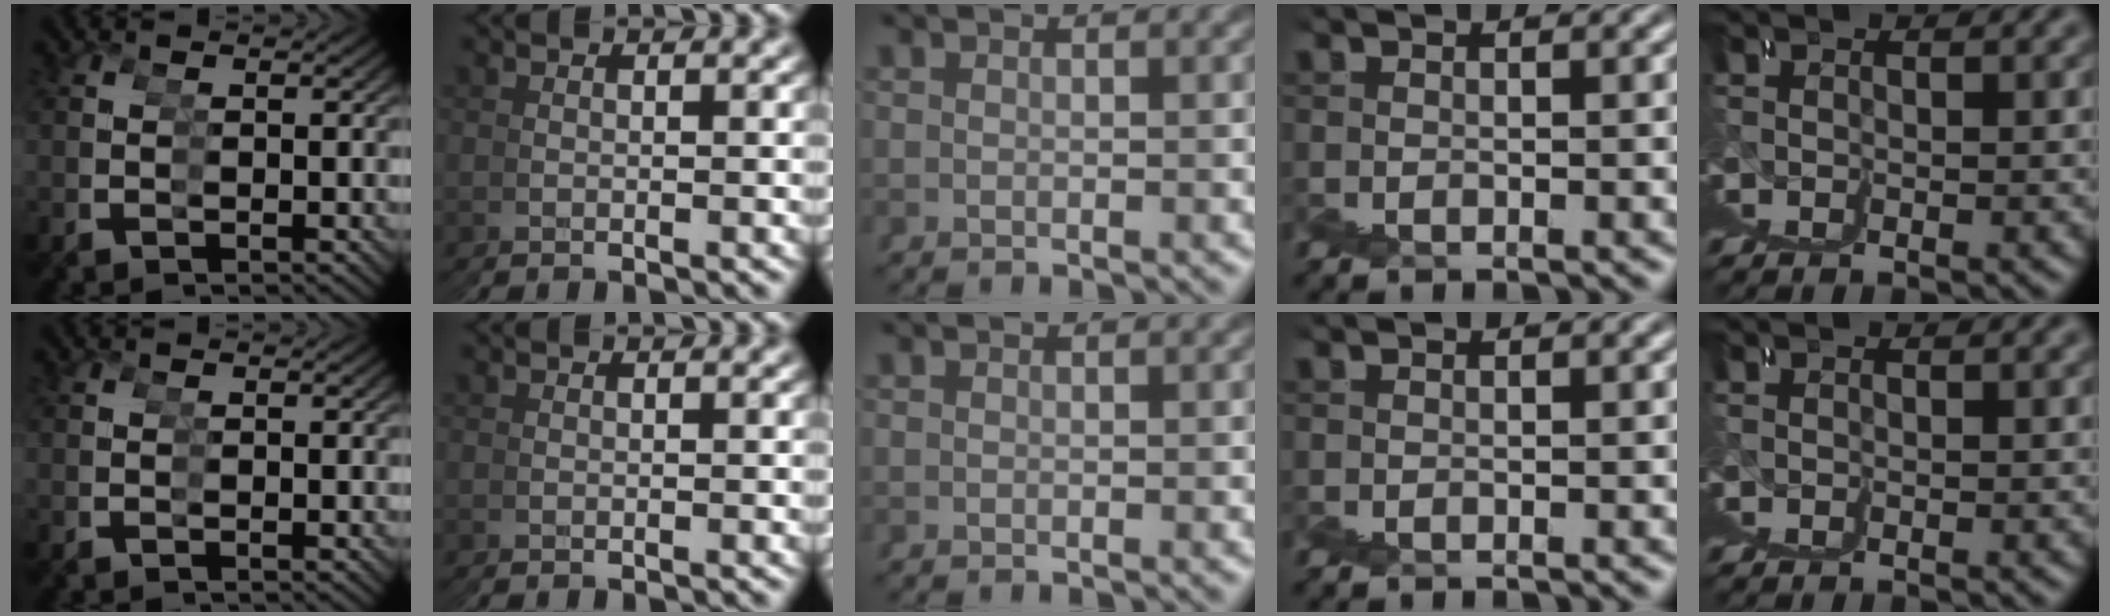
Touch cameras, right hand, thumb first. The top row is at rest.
{}